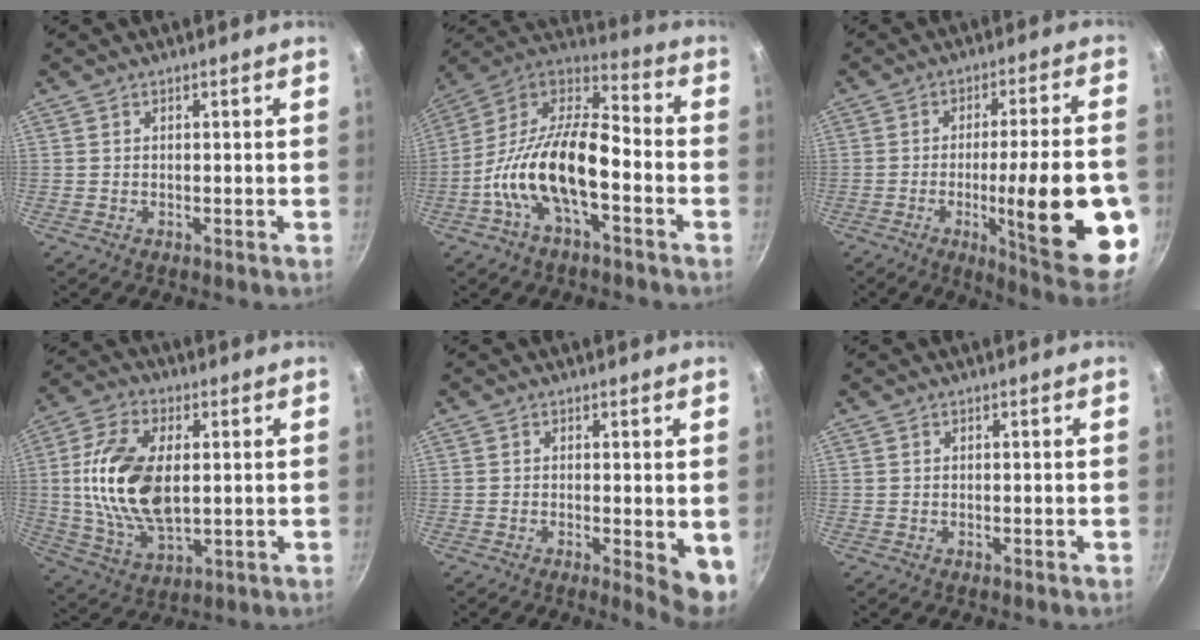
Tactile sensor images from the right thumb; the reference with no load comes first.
{"total": 19.4, "force": [-5.7, 8.8, 16.3], "torque": [-0.292, 0.053, -0.125]}
{"total": 22.2, "force": [-5.3, 4.5, 21.1], "torque": [-0.276, 0.009, -0.069]}
{"total": 17.5, "force": [1.5, 9.8, 14.5], "torque": [-0.271, 0.000, 0.030]}
{"total": 5.8, "force": [-0.6, 1.7, 5.5], "torque": [-0.064, -0.010, -0.005]}
{"total": 0.0}